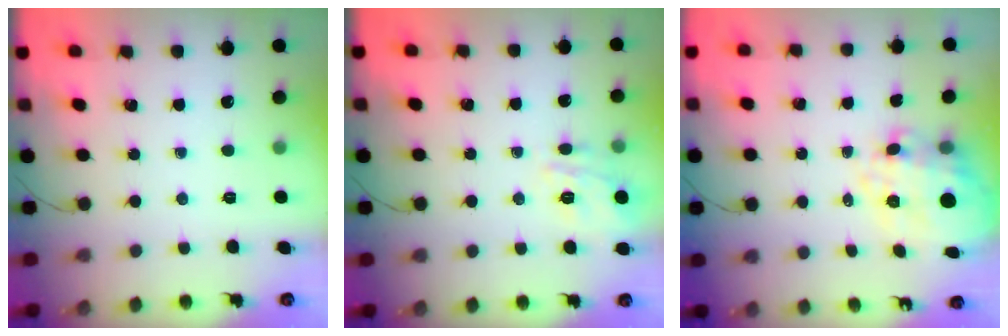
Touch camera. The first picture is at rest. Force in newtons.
{"total": 5.1, "press": 5.0, "slide": 0.8}
{"total": 12.5, "press": 12.2, "slide": 2.5}